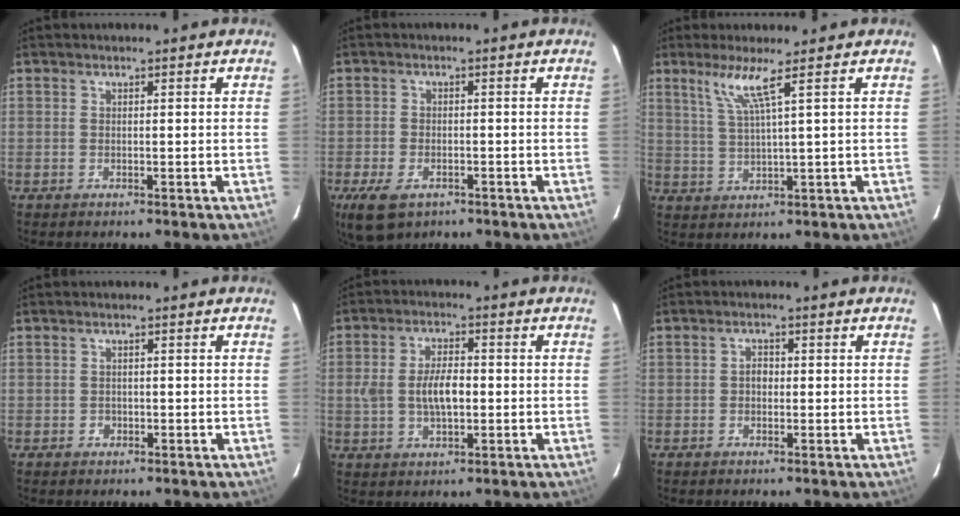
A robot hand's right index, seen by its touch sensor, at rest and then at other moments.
{"total": 7.3, "force": [-4.2, 4.2, 4.2], "torque": [-0.107, -0.022, -0.072]}
{"total": 5.1, "force": [3.0, -1.1, 4.0], "torque": [-0.076, -0.006, 0.063]}
{"total": 1.3, "force": [-0.5, 1.2, 0.1], "torque": [0.001, 0.003, -0.004]}
{"total": 7.0, "force": [-0.6, 3.6, 6.0], "torque": [-0.117, 0.006, -0.007]}
{"total": 1.6, "force": [-0.2, 1.4, 0.8], "torque": [-0.015, 0.006, -0.006]}